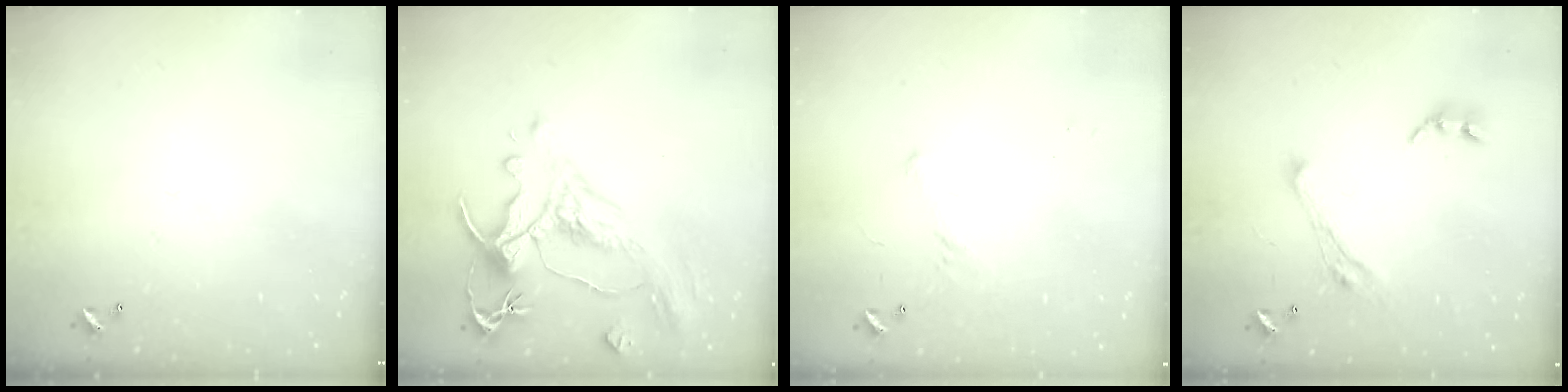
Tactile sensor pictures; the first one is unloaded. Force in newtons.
{"total": 1.7, "press": 0.9, "slide": 1.5}
{"total": 4.7, "press": 4.6, "slide": 0.9}
{"total": 7.0, "press": 6.8, "slide": 1.3}